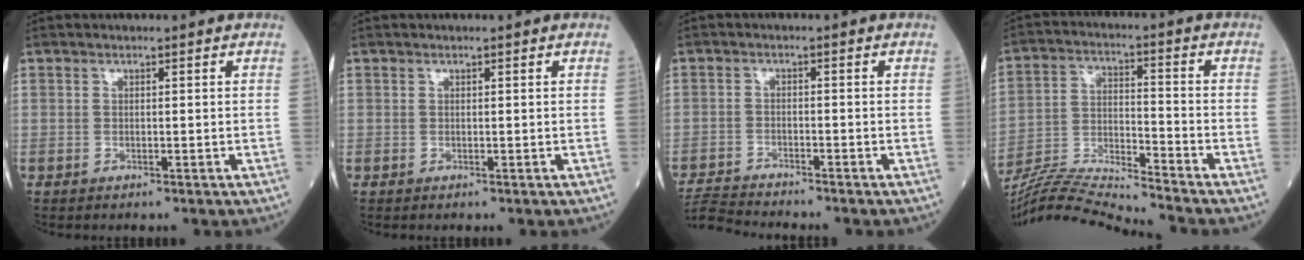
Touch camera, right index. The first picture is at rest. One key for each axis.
{"total": 0.0}
{"total": 6.0, "fx": -5.9, "fy": -0.8, "fz": 0.6, "tx": -0.015, "ty": -0.013, "tz": -0.107}
{"total": 12.2, "fx": -11.7, "fy": -2.5, "fz": 2.4, "tx": -0.047, "ty": 0.006, "tz": -0.217}